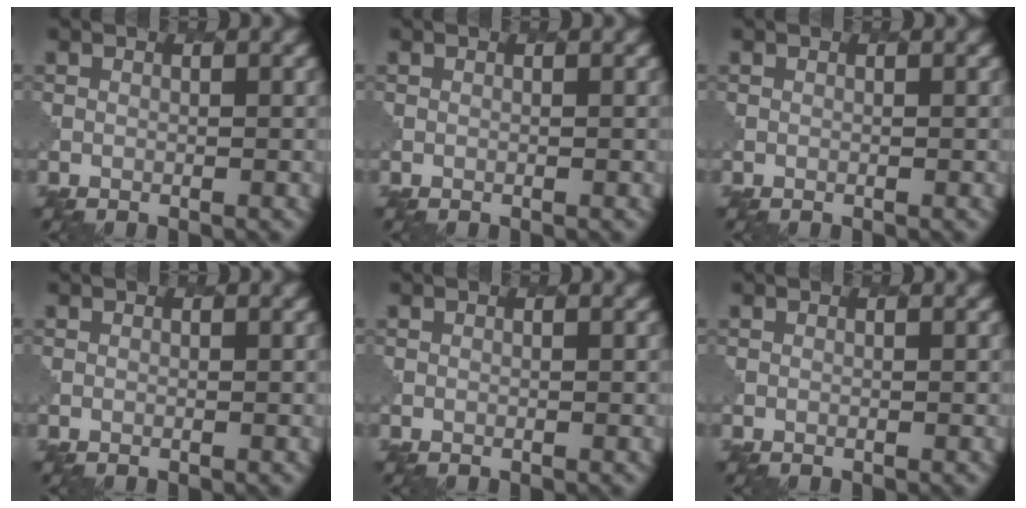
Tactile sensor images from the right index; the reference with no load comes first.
{"total": 0.0}
{"total": 0.0}
{"total": 0.0}
{"total": 0.0}
{"total": 0.0}